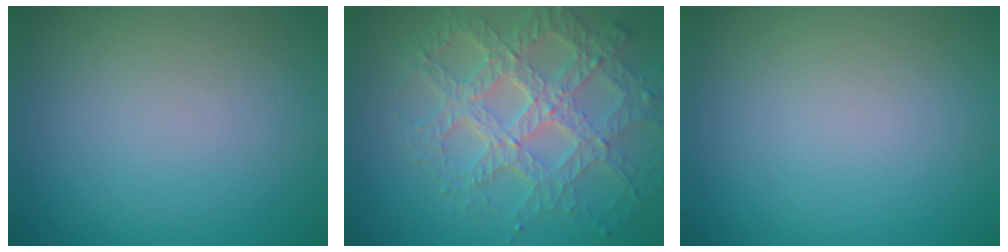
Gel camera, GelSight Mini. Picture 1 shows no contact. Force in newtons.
{"total": 7.7, "press": 5.4, "slide": 5.4}
{"total": 0.0}